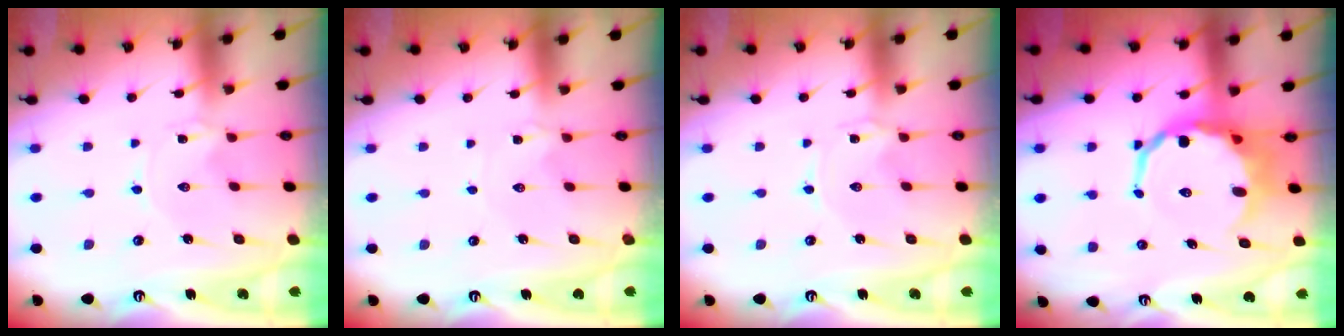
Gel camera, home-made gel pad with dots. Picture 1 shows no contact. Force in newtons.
{"total": 0.8, "press": 0.8, "slide": 0.2}
{"total": 0.0}
{"total": 9.3, "press": 9.0, "slide": 2.3}